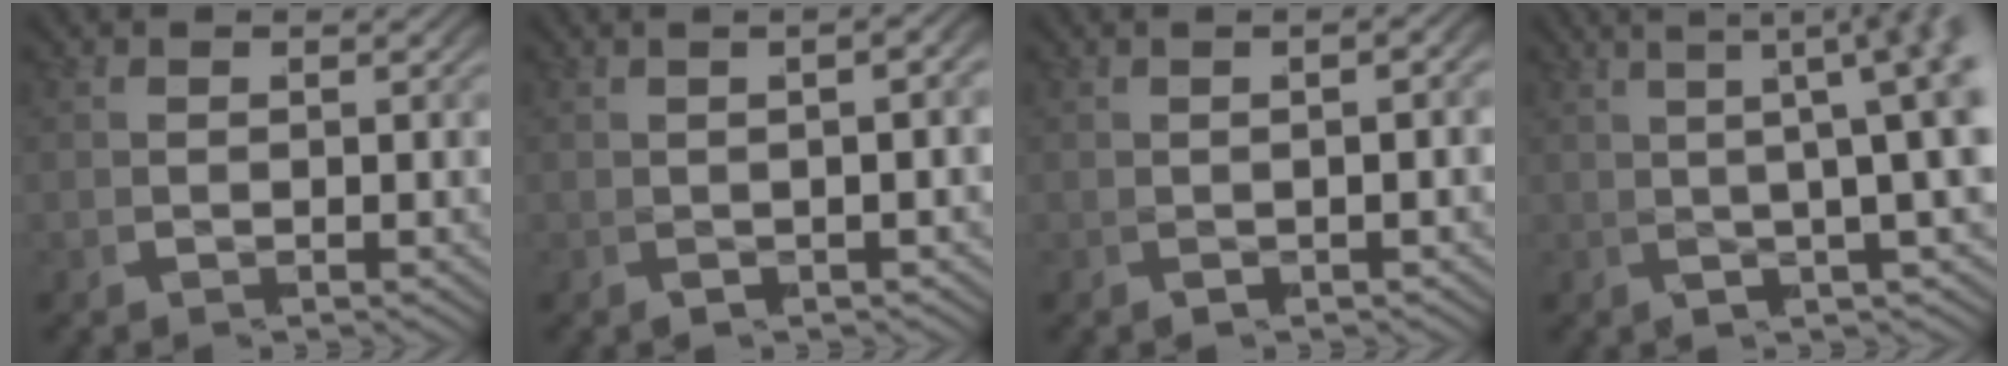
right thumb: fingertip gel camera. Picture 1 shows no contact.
{"total": 6.1, "force": [1.4, 3.2, 4.9], "torque": [-0.052, 0.026, 0.006]}
{"total": 4.6, "force": [0.6, 2.4, 3.9], "torque": [-0.044, 0.018, -0.002]}
{"total": 8.8, "force": [3.1, 4.0, 7.2], "torque": [-0.065, 0.022, 0.026]}